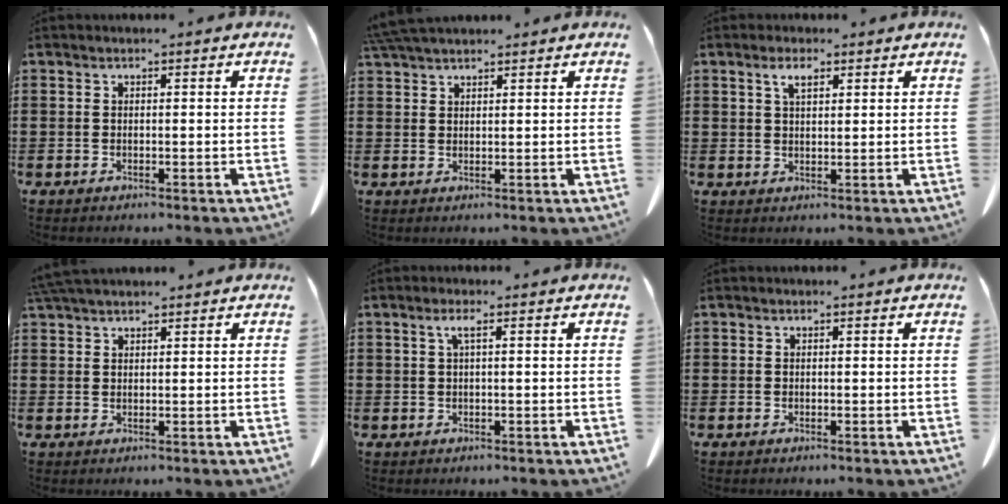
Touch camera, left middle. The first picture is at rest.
{"total": 3.4, "force": [3.1, 0.4, 1.3], "torque": [-0.035, -0.002, 0.061]}
{"total": 3.1, "force": [1.9, 1.1, 2.3], "torque": [-0.043, 0.002, 0.031]}
{"total": 2.5, "force": [2.3, 0.4, 0.9], "torque": [-0.024, 0.001, 0.045]}
{"total": 1.7, "force": [0.4, 0.1, 1.6], "torque": [-0.033, 0.002, 0.007]}
{"total": 0.0}